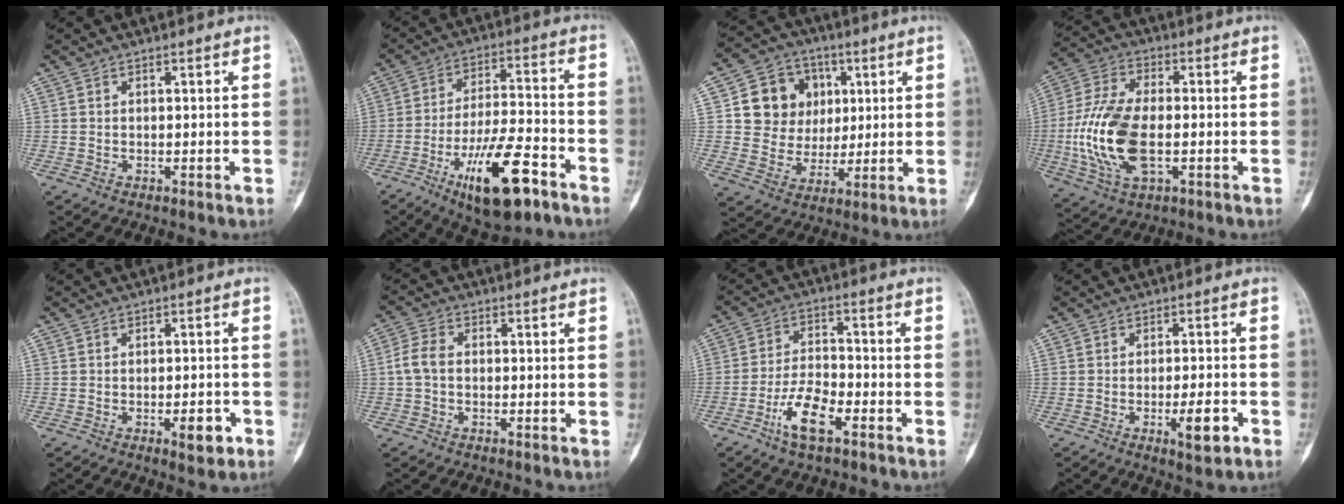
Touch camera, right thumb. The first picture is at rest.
{"total": 16.5, "force": [-8.7, 5.2, 13.0], "torque": [-0.218, 0.048, -0.139]}
{"total": 13.0, "force": [3.4, 11.6, 4.8], "torque": [-0.035, 0.000, 0.063]}
{"total": 15.9, "force": [-2.3, 8.2, 13.4], "torque": [-0.286, 0.008, -0.041]}
{"total": 4.3, "force": [-1.8, 1.6, 3.5], "torque": [-0.040, 0.004, -0.019]}
{"total": 4.1, "force": [-0.3, 2.8, 3.0], "torque": [-0.062, 0.010, -0.014]}
{"total": 8.7, "force": [-4.6, 3.3, 6.6], "torque": [-0.124, 0.023, -0.087]}
{"total": 5.6, "force": [-2.3, 1.4, 4.9], "torque": [-0.071, 0.003, -0.029]}